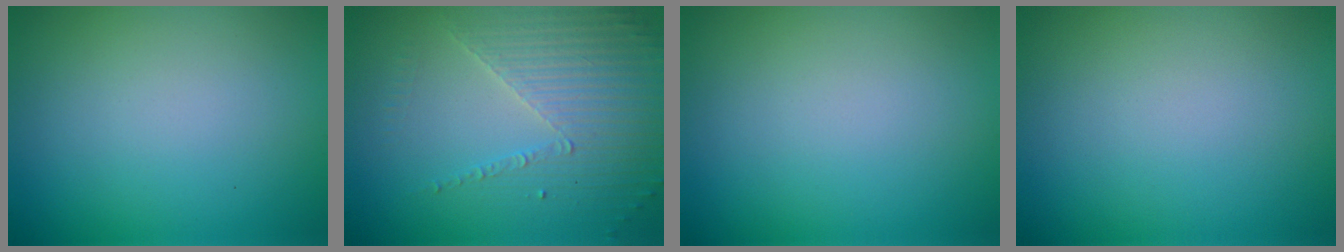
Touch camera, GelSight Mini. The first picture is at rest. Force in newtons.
{"total": 3.6, "press": 3.3, "slide": 1.5}
{"total": 0.0}
{"total": 0.0}